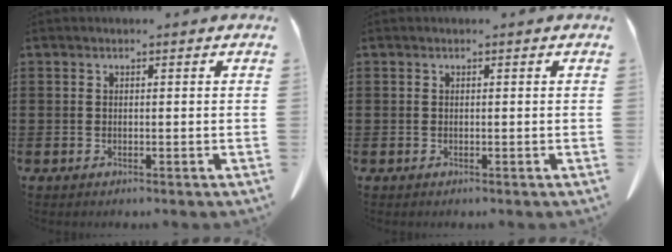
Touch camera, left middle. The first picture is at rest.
{"total": 0.0}